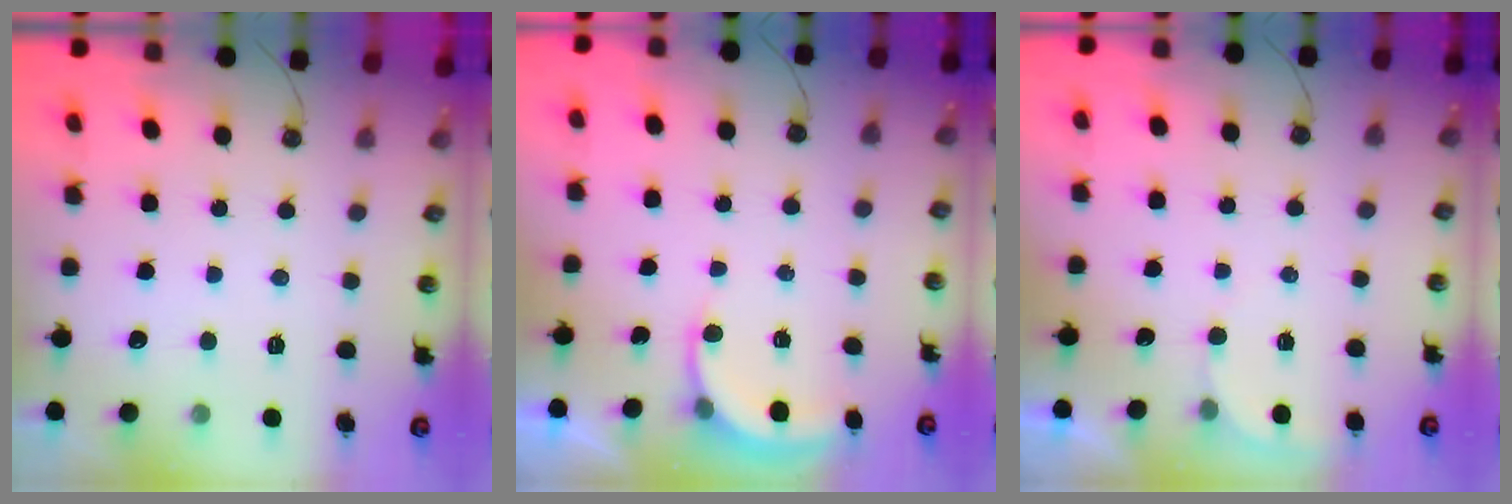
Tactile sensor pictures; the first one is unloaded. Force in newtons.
{"total": 3.9, "press": 3.9, "slide": 0.3}
{"total": 1.6, "press": 1.6, "slide": 0.0}